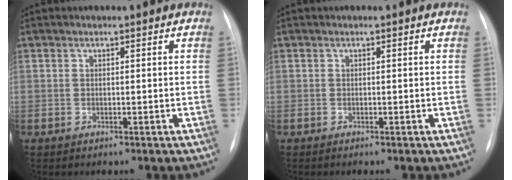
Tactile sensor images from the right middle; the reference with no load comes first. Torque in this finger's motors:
{"motor_torque": [0.27, -0.28, 0.12, 0.01]}